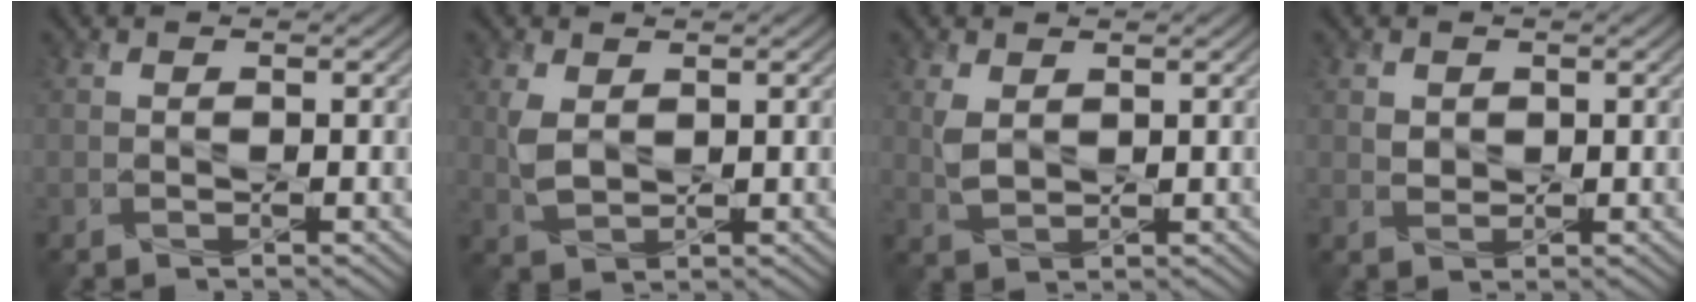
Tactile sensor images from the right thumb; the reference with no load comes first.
{"total": 3.2, "force": [1.0, 2.0, 2.2], "torque": [-0.061, -0.002, 0.024]}
{"total": 2.6, "force": [1.0, 1.6, 1.8], "torque": [-0.049, -0.003, 0.025]}
{"total": 1.5, "force": [0.7, 1.3, 0.5], "torque": [-0.017, -0.002, 0.015]}